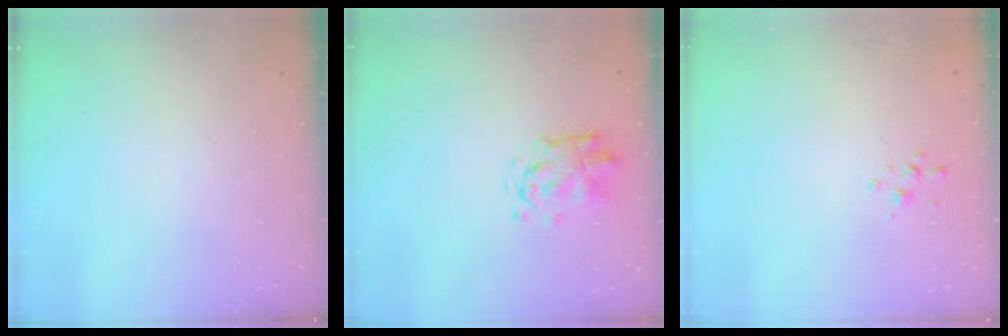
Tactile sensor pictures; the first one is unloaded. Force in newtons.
{"total": 3.3, "press": 3.3, "slide": 0.4}
{"total": 1.7, "press": 1.7, "slide": 0.3}